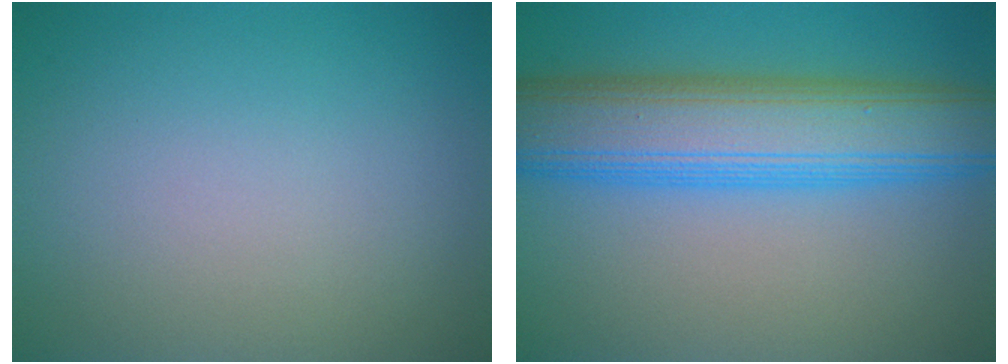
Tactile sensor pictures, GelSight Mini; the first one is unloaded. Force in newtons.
{"total": 9.5, "press": 9.5, "slide": 0.1}